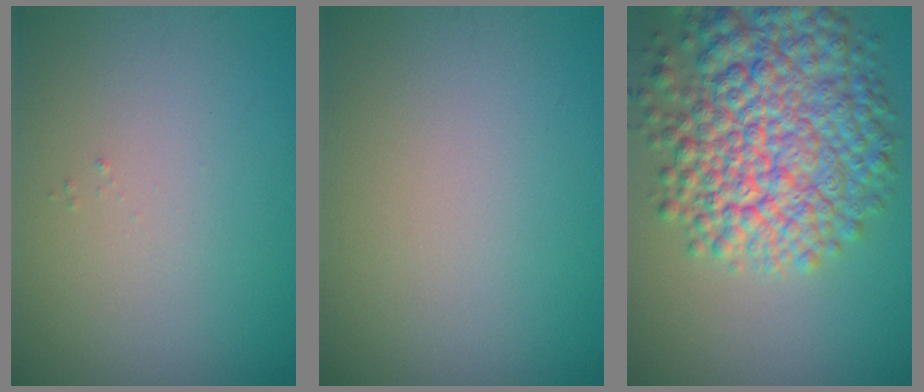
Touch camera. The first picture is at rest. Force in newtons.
{"total": 0.0}
{"total": 10.9, "press": 10.9, "slide": 0.5}